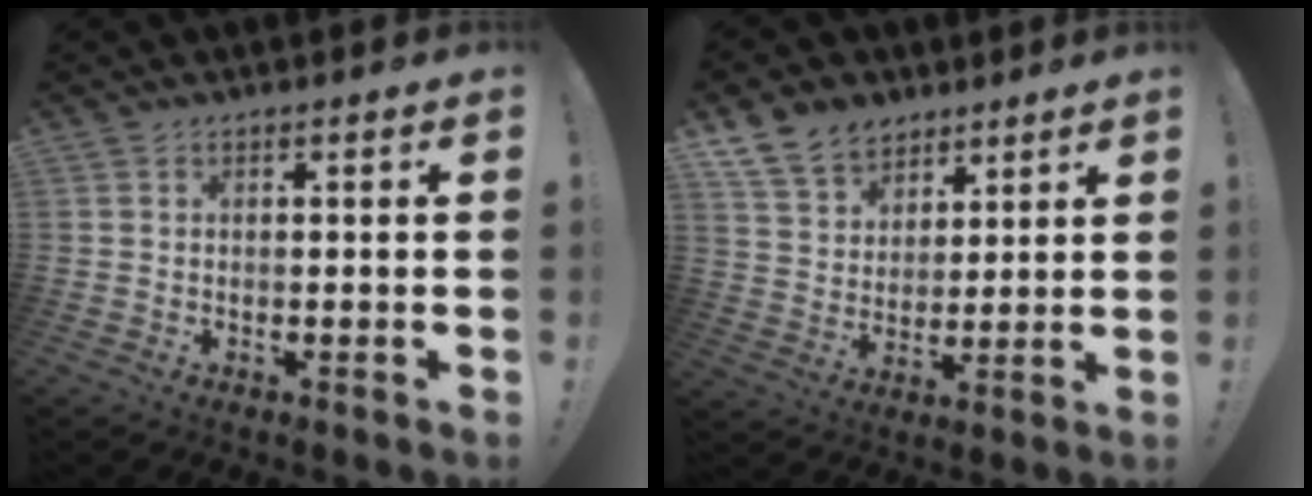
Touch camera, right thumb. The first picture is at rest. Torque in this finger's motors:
{"motor_torque": [0.04, 0.10, 0.18, 0.17, 0.00]}